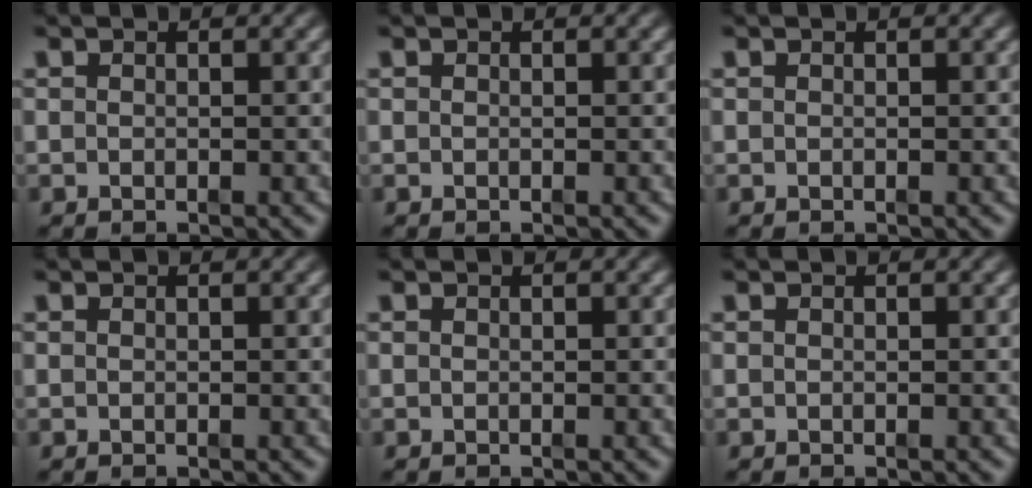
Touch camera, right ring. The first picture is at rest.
{"total": 0.0}
{"total": 0.0}
{"total": 0.0}
{"total": 0.0}
{"total": 0.0}